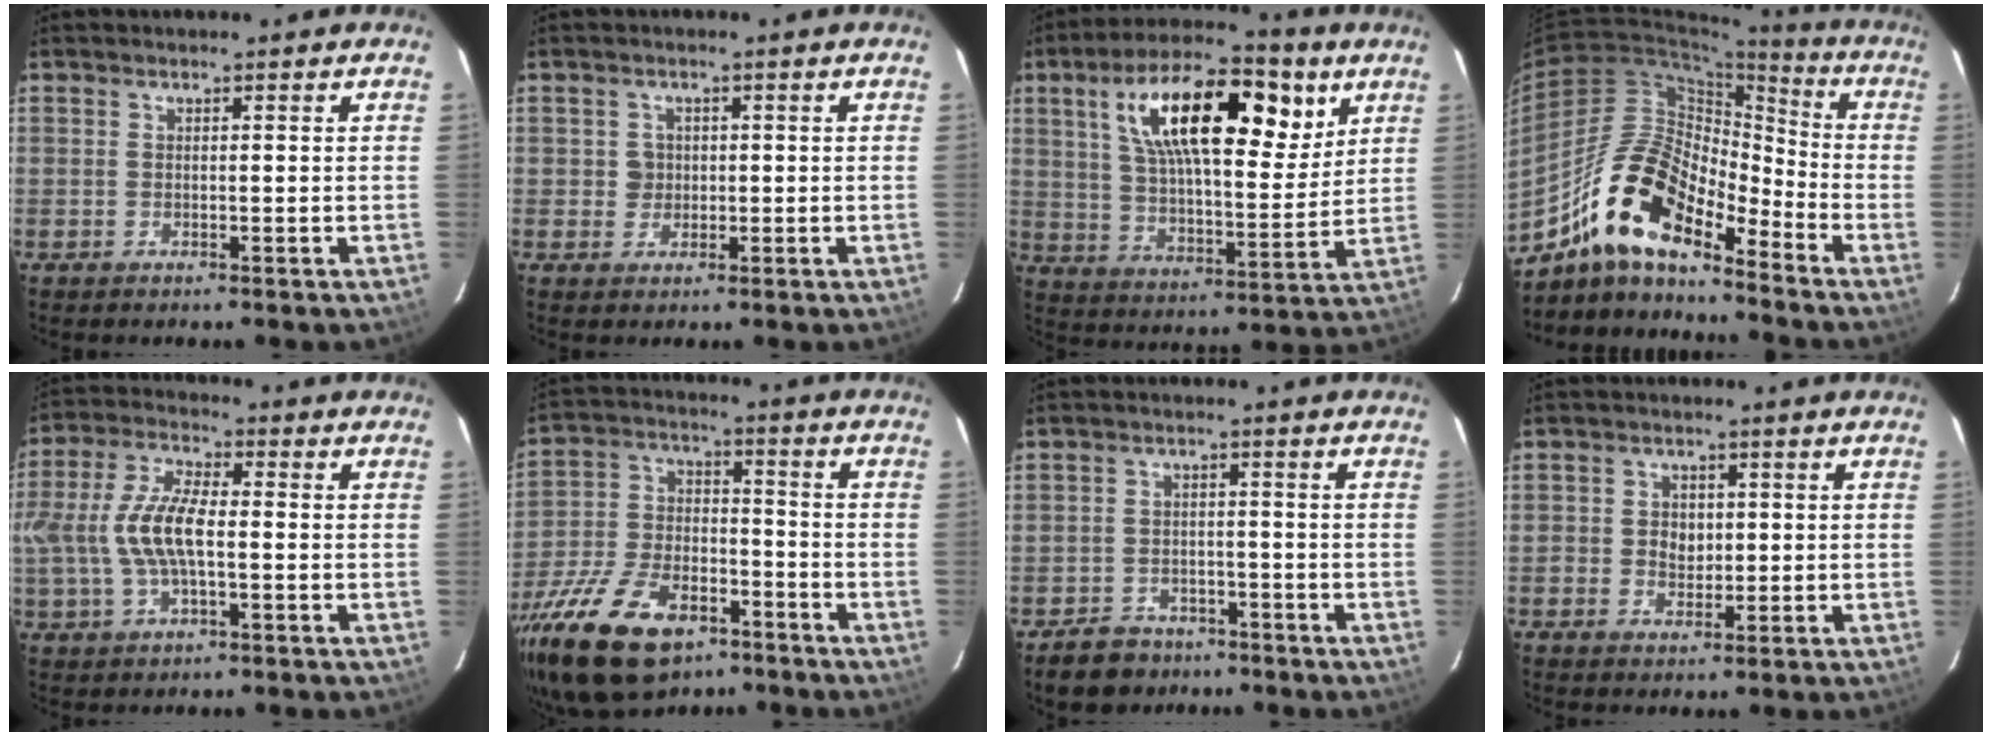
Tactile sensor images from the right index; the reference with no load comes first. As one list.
[{"total": 2.4, "force": [0.3, 2.3, 0.2], "torque": [0.003, 0.007, 0.007]}, {"total": 23.0, "force": [10.0, 9.5, 18.4], "torque": [-0.323, 0.032, 0.159]}, {"total": 15.7, "force": [-11.6, 5.1, 9.4], "torque": [-0.172, 0.003, -0.230]}, {"total": 11.5, "force": [-1.0, 4.8, 10.4], "torque": [-0.224, 0.009, -0.018]}, {"total": 22.9, "force": [-14.4, 11.6, 13.5], "torque": [-0.293, -0.020, -0.246]}, {"total": 7.3, "force": [-5.3, 4.7, 1.7], "torque": [-0.052, 0.018, -0.074]}, {"total": 3.5, "force": [0.1, 3.1, 1.4], "torque": [-0.026, 0.008, 0.003]}]